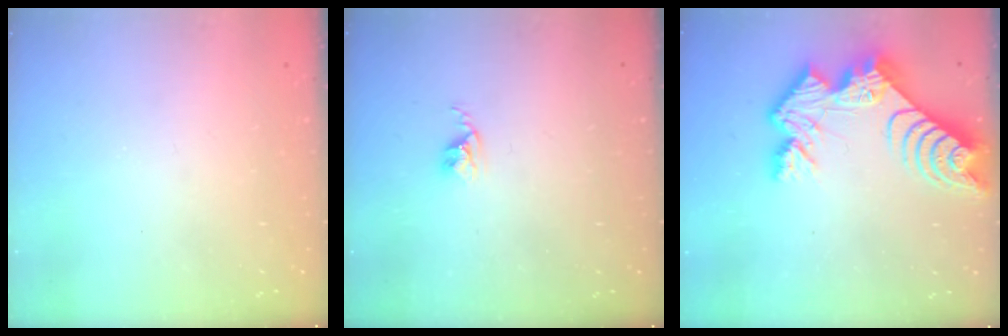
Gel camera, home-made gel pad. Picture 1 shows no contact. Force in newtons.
{"total": 2.6, "press": 2.6, "slide": 0.4}
{"total": 13.7, "press": 13.7, "slide": 1.1}